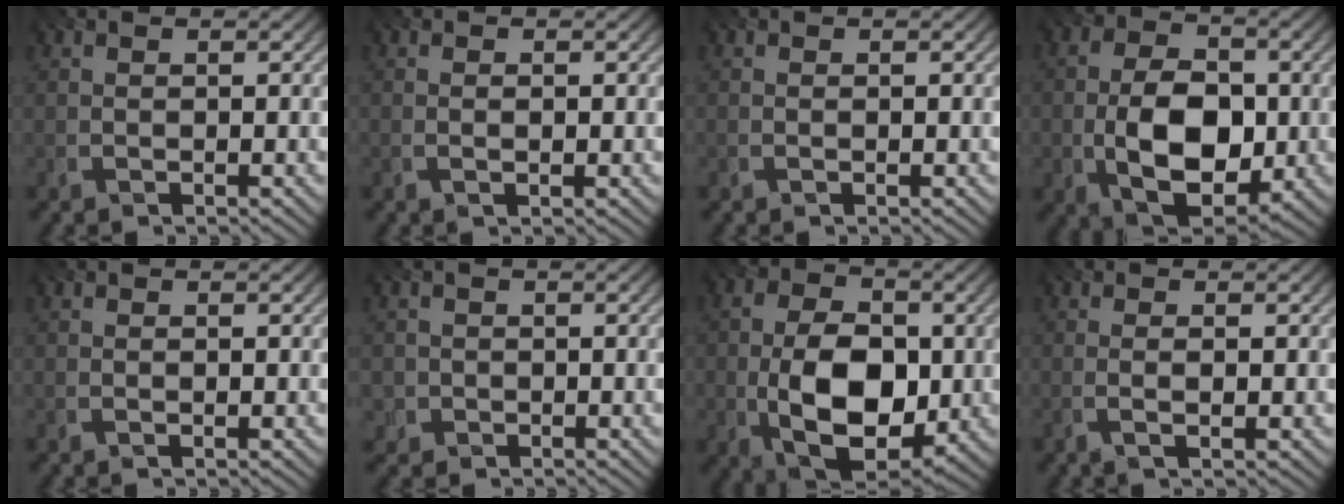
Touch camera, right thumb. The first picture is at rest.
{"total": 0.6, "force": [-0.3, 0.0, 0.5], "torque": [-0.006, -0.003, -0.006]}
{"total": 0.0}
{"total": 10.9, "force": [-2.7, 6.6, 8.2], "torque": [-0.148, -0.009, -0.056]}
{"total": 0.0}
{"total": 1.6, "force": [-0.6, 1.5, -0.2], "torque": [0.001, -0.002, -0.017]}
{"total": 12.3, "force": [-2.7, 7.4, 9.5], "torque": [-0.166, -0.010, -0.052]}
{"total": 1.4, "force": [-0.6, -0.1, 1.3], "torque": [-0.013, 0.000, -0.017]}